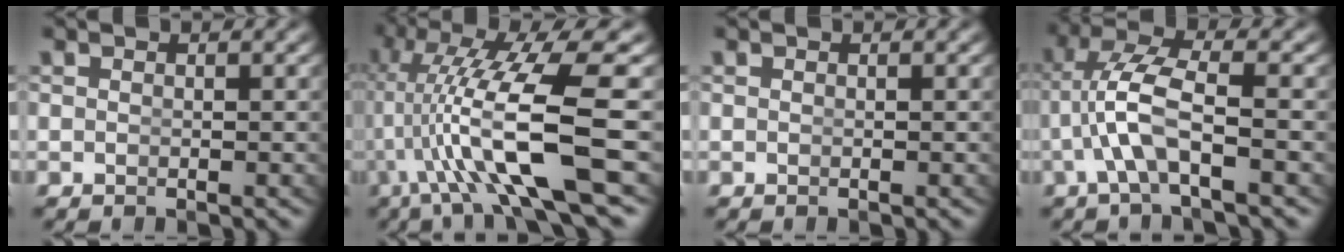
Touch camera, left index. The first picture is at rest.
{"total": 9.3, "force": [-0.3, 2.9, 8.8], "torque": [-0.169, -0.009, 0.003]}
{"total": 0.0}
{"total": 4.1, "force": [0.0, 1.0, 4.0], "torque": [-0.089, -0.003, 0.000]}